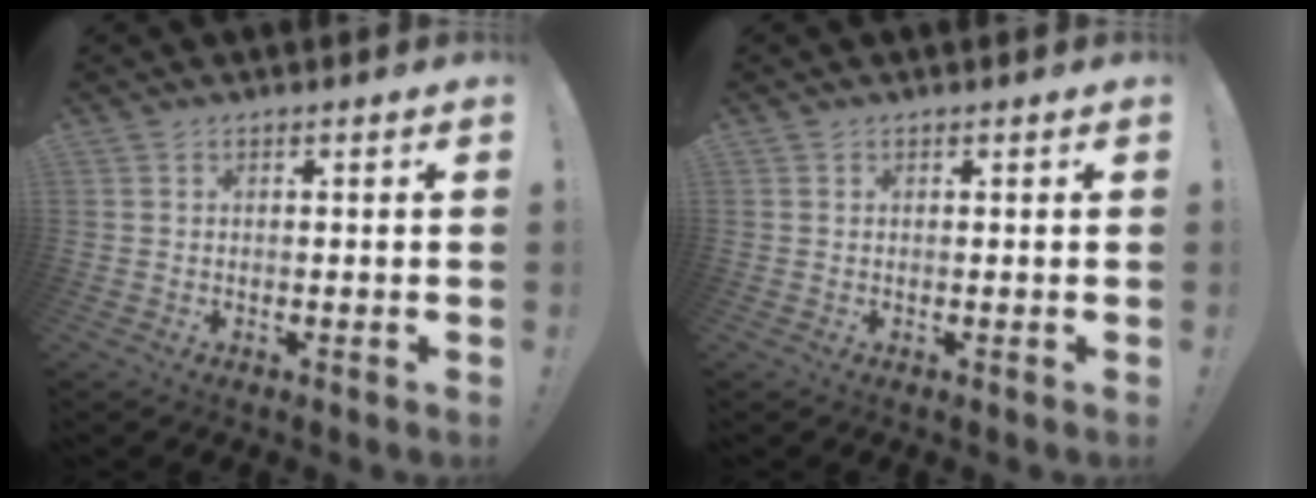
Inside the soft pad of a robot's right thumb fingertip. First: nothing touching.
{"total": 0.0}